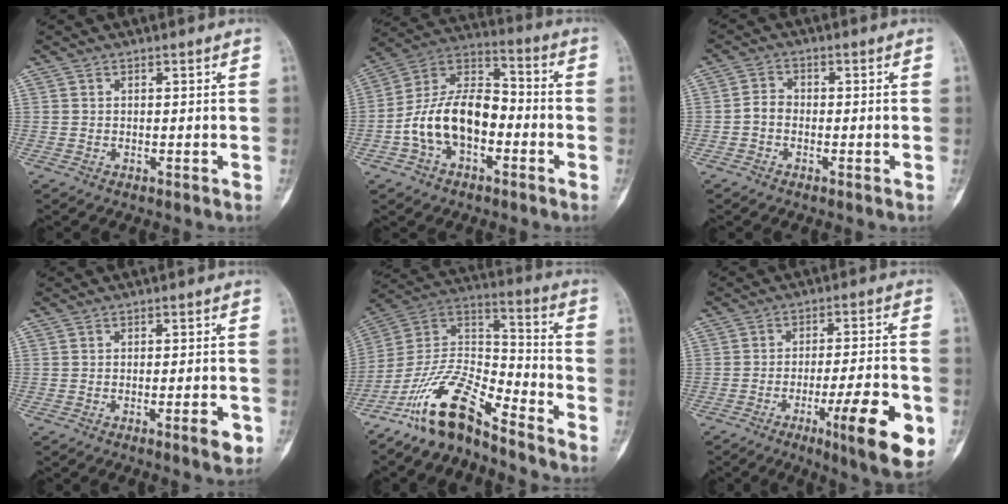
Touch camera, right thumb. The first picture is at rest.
{"total": 15.5, "force": [-4.0, 9.4, 11.7], "torque": [-0.199, 0.052, -0.076]}
{"total": 2.8, "force": [-0.9, 2.2, 1.5], "torque": [-0.021, 0.009, -0.026]}
{"total": 4.0, "force": [-1.9, 0.8, 3.4], "torque": [-0.048, 0.006, -0.025]}
{"total": 15.6, "force": [-11.9, 4.6, 8.9], "torque": [-0.163, 0.093, -0.228]}
{"total": 15.4, "force": [-6.0, 2.7, 13.9], "torque": [-0.199, 0.007, -0.084]}